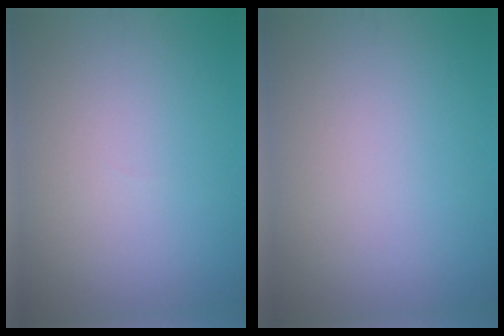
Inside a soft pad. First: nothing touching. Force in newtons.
{"total": 0.0}